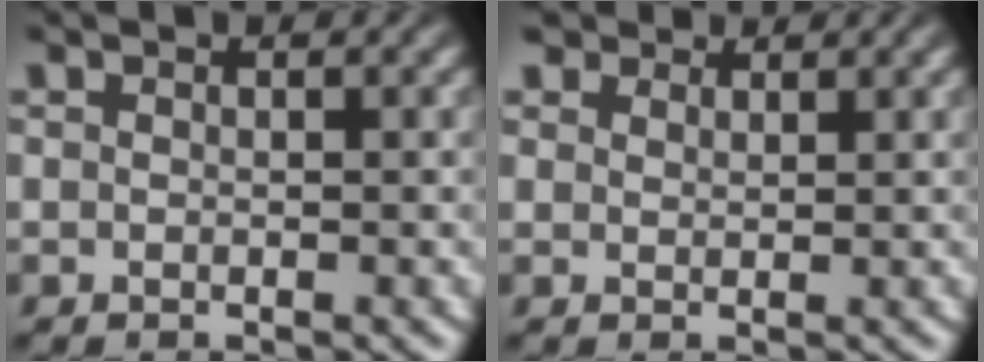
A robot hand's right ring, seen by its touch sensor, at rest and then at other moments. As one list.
[{"total": 2.1, "force": [2.1, 0.2, 0.2], "torque": [0.009, -0.002, 0.043]}]